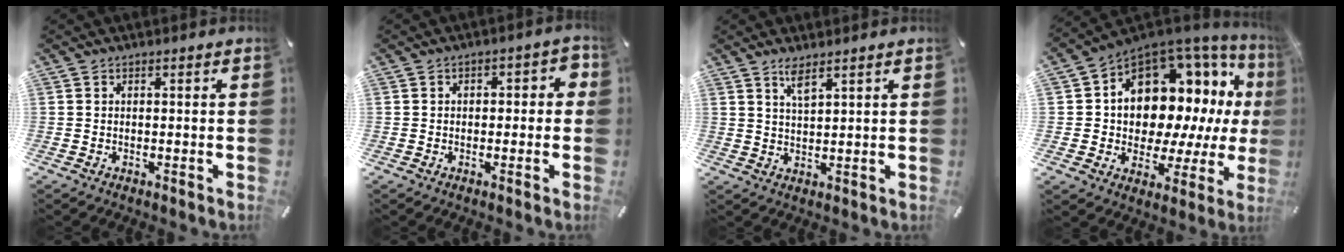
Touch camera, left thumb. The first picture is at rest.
{"total": 3.0, "force": [-1.0, 1.9, 2.0], "torque": [-0.029, 0.013, -0.024]}
{"total": 3.6, "force": [2.8, 0.5, 2.2], "torque": [-0.049, -0.006, 0.049]}
{"total": 14.3, "force": [4.8, 10.8, 8.1], "torque": [-0.126, -0.064, 0.087]}